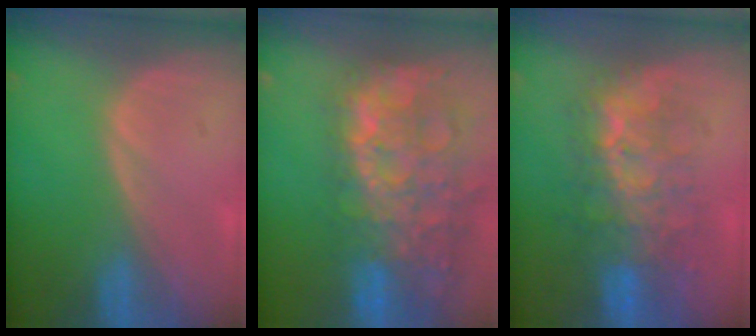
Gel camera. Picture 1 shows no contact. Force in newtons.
{"total": 14.8, "press": 12.1, "slide": 8.6}
{"total": 8.4, "press": 8.1, "slide": 2.2}